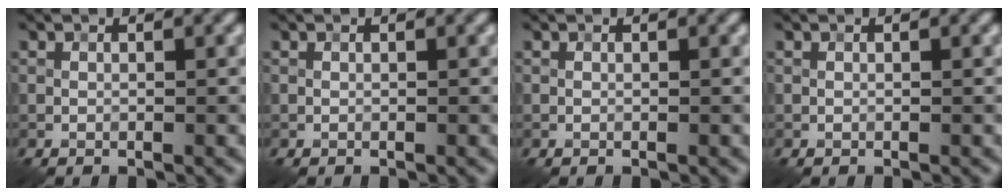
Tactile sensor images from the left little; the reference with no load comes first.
{"total": 0.0}
{"total": 0.0}
{"total": 0.0}